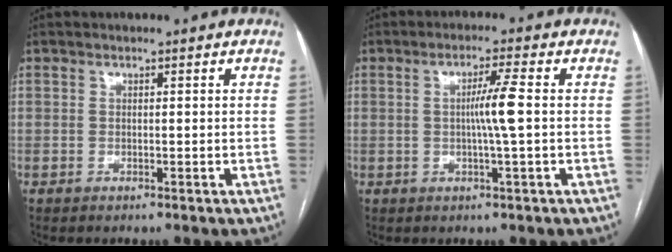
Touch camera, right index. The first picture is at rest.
{"total": 4.7, "force": [0.0, -0.8, 4.7], "torque": [-0.085, 0.000, 0.001]}